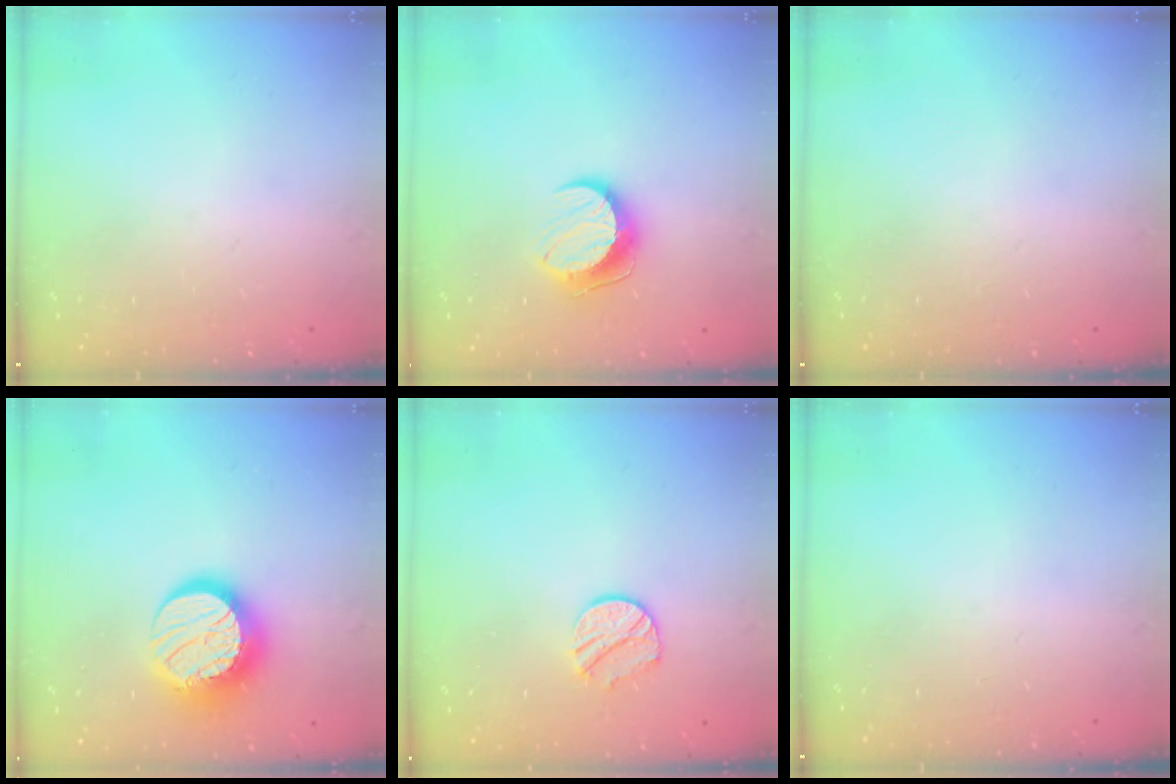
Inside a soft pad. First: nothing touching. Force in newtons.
{"total": 9.9, "press": 9.8, "slide": 0.5}
{"total": 0.0}
{"total": 17.0, "press": 17.0, "slide": 1.3}
{"total": 8.7, "press": 8.7, "slide": 0.2}
{"total": 0.0}